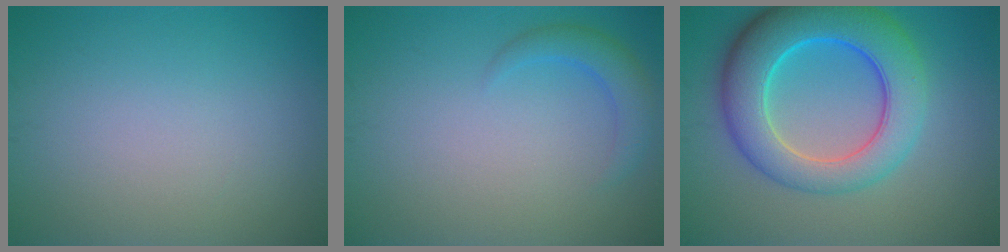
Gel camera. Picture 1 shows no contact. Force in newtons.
{"total": 2.4, "press": 2.4, "slide": 0.2}
{"total": 9.4, "press": 9.4, "slide": 0.4}